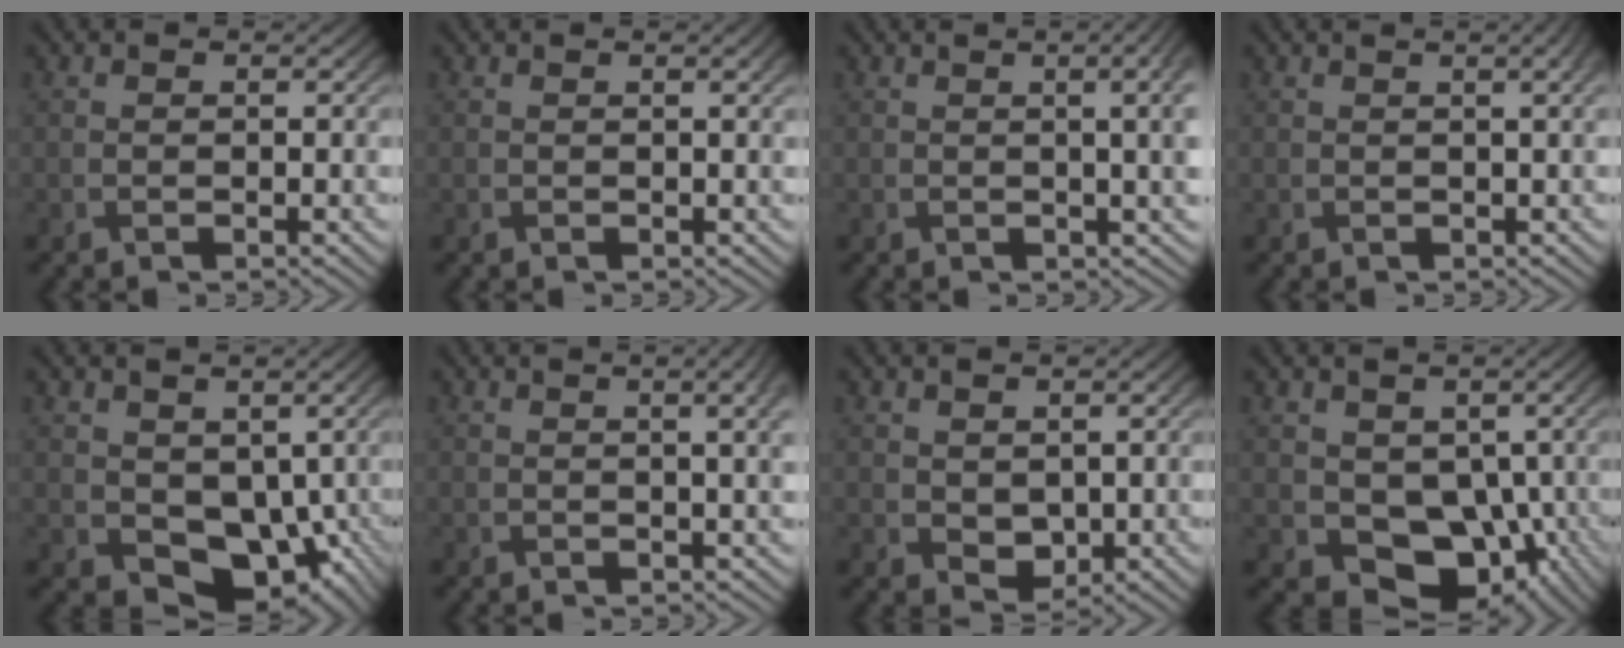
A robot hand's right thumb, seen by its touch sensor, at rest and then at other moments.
{"total": 1.5, "force": [0.6, 0.2, 1.3], "torque": [-0.018, 0.004, 0.008]}
{"total": 7.0, "force": [1.2, 2.1, 6.6], "torque": [-0.066, 0.020, 0.013]}
{"total": 3.3, "force": [1.3, 0.9, 2.9], "torque": [-0.031, 0.011, 0.004]}
{"total": 8.1, "force": [-0.2, 6.0, 5.4], "torque": [-0.097, -0.034, 0.005]}
{"total": 5.5, "force": [1.7, 1.5, 5.0], "torque": [-0.055, 0.018, 0.017]}
{"total": 2.5, "force": [0.8, 1.9, 1.5], "torque": [-0.038, -0.007, 0.019]}
{"total": 8.3, "force": [-0.4, 6.5, 5.2], "torque": [-0.095, -0.031, -0.005]}